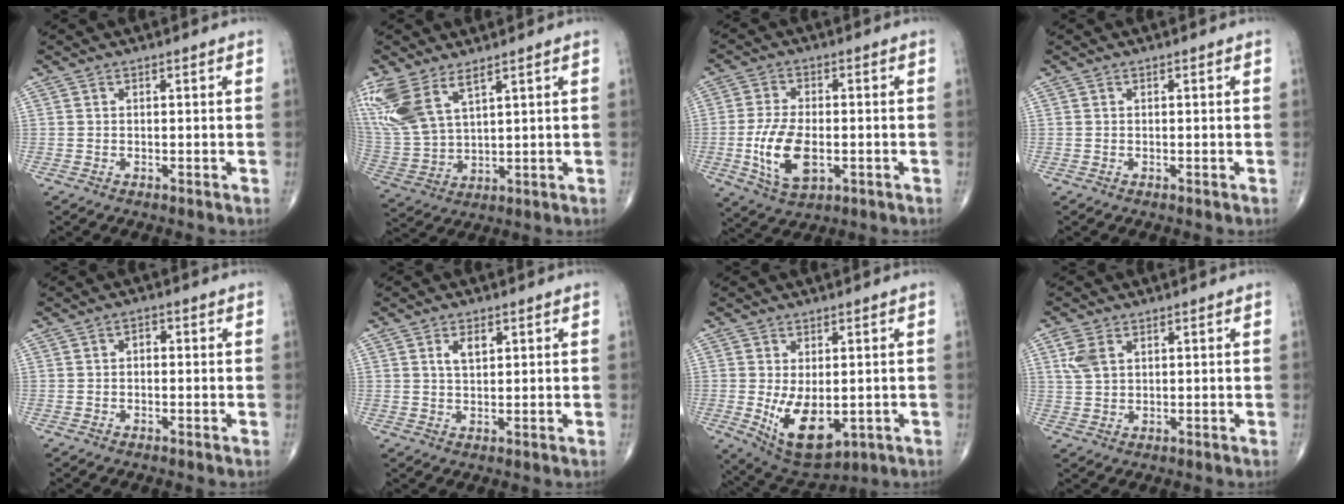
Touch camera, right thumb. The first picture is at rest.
{"total": 13.3, "force": [7.7, 6.0, 9.1], "torque": [-0.207, -0.023, 0.171]}
{"total": 10.8, "force": [-2.3, 5.6, 8.9], "torque": [-0.172, -0.002, -0.036]}
{"total": 0.0}
{"total": 1.4, "force": [-0.1, 1.0, 1.0], "torque": [-0.004, 0.008, -0.008]}
{"total": 3.2, "force": [1.3, 1.7, 2.4], "torque": [-0.036, -0.005, 0.023]}
{"total": 10.7, "force": [-1.7, 5.8, 8.8], "torque": [-0.138, -0.016, -0.006]}
{"total": 4.5, "force": [1.9, 2.8, 3.0], "torque": [-0.064, 0.003, 0.044]}